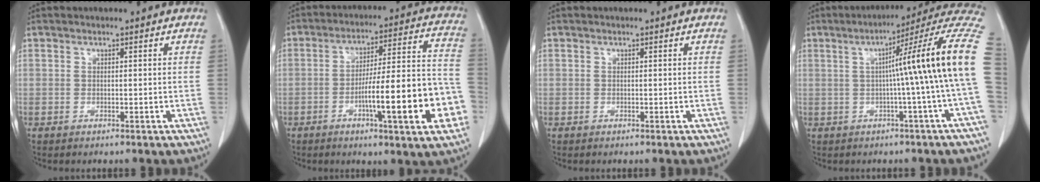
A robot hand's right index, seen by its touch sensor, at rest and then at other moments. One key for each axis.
{"total": 17.8, "fx": -5.8, "fy": 1.7, "fz": 16.7, "tx": -0.206, "ty": 0.020, "tz": -0.077}
{"total": 0.0}
{"total": 16.3, "fx": 0.9, "fy": -1.8, "fz": 16.2, "tx": -0.199, "ty": 0.032, "tz": 0.001}